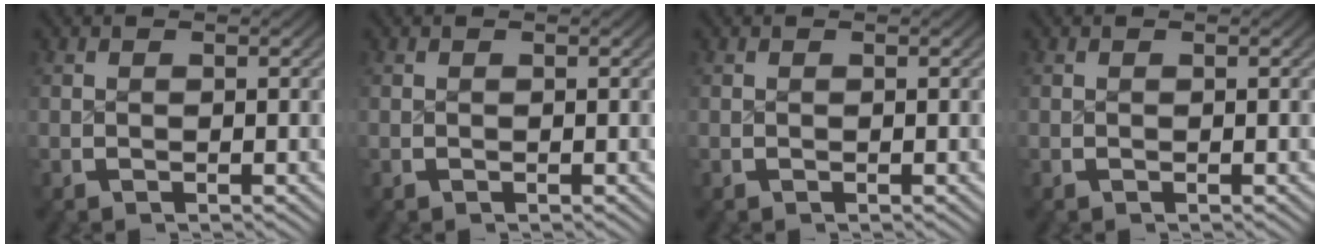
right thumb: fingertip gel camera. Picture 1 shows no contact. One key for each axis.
{"total": 0.0}
{"total": 0.0}
{"total": 0.0}